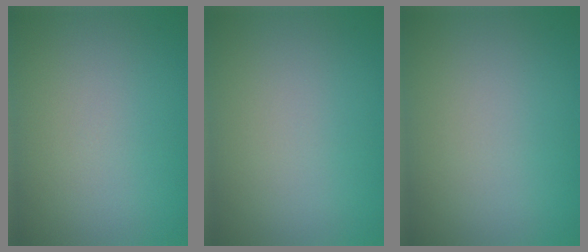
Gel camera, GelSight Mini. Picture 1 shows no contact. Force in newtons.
{"total": 0.0}
{"total": 0.0}